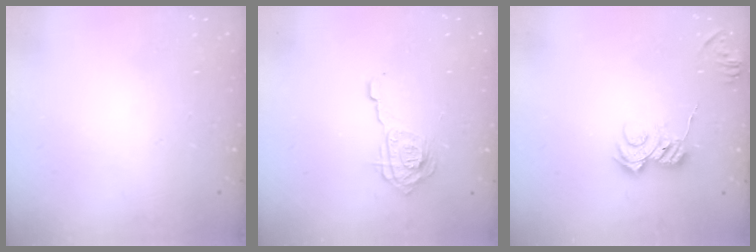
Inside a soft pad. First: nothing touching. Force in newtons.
{"total": 11.6, "press": 11.6, "slide": 1.1}
{"total": 8.2, "press": 8.2, "slide": 0.9}